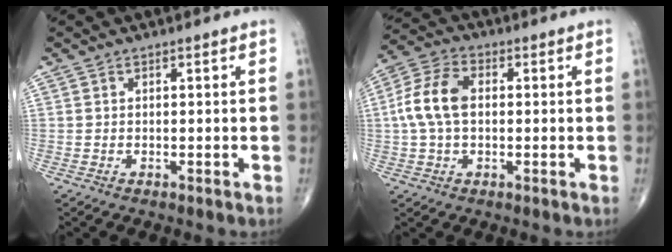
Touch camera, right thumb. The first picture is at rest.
{"total": 9.5, "force": [0.6, 5.9, 7.5], "torque": [-0.159, 0.025, 0.007]}